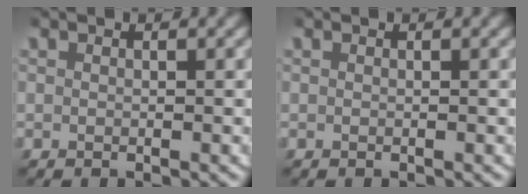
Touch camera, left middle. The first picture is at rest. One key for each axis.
{"total": 0.0}